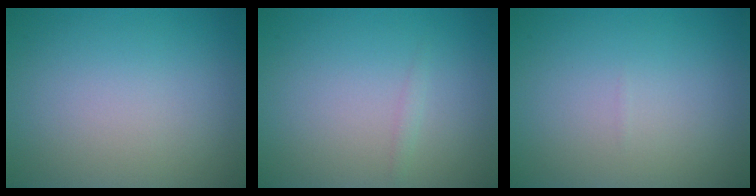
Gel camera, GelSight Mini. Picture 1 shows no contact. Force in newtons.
{"total": 0.6, "press": 0.6, "slide": 0.0}
{"total": 0.0}